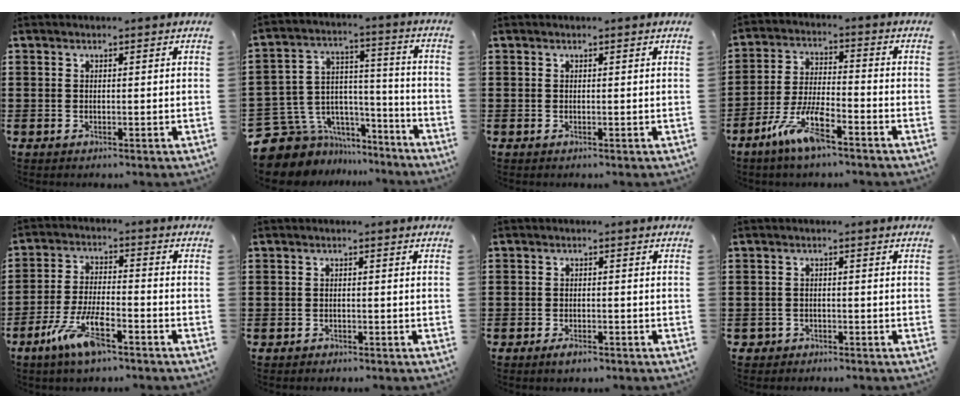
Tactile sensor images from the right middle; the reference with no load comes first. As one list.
[{"total": 8.8, "force": [-6.4, 5.9, 1.1], "torque": [-0.060, -0.003, -0.120]}, {"total": 0.0}, {"total": 8.4, "force": [-5.4, 1.8, 6.2], "torque": [-0.144, -0.007, -0.104]}, {"total": 8.9, "force": [-5.0, 2.6, 7.0], "torque": [-0.155, -0.005, -0.094]}, {"total": 0.9, "force": [-0.8, 0.4, 0.0], "torque": [-0.002, 0.003, -0.019]}, {"total": 1.7, "force": [-1.4, 0.7, 0.7], "torque": [-0.017, 0.000, -0.028]}, {"total": 1.4, "force": [-1.2, 0.8, -0.1], "torque": [-0.003, 0.002, -0.029]}]